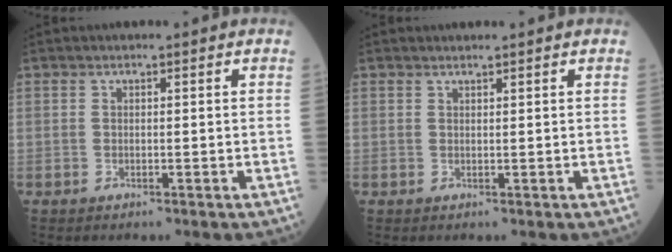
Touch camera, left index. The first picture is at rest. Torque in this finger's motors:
{"motor_torque": [-0.33, -0.03, -0.02, 0.01]}